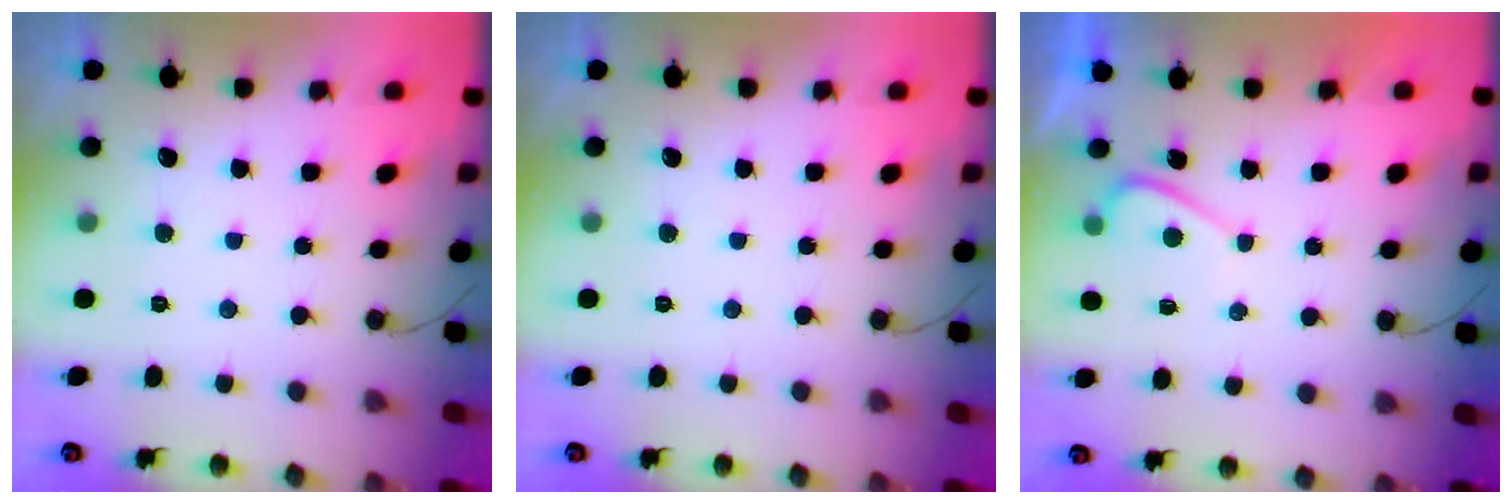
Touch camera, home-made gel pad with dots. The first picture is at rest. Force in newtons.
{"total": 0.0}
{"total": 2.3, "press": 2.2, "slide": 0.8}